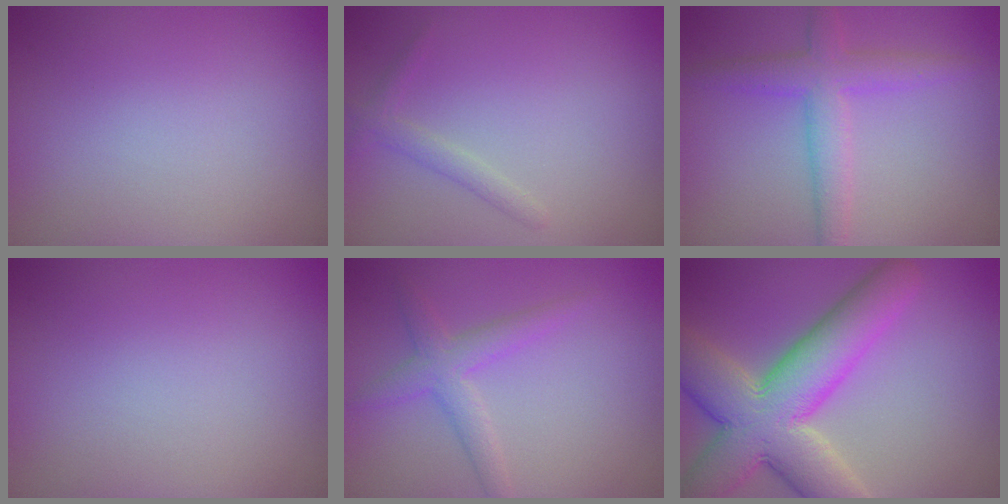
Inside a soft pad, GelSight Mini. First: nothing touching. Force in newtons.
{"total": 1.3, "press": 1.3, "slide": 0.1}
{"total": 4.0, "press": 4.0, "slide": 0.1}
{"total": 0.0}
{"total": 2.6, "press": 2.6, "slide": 0.0}
{"total": 10.5, "press": 10.5, "slide": 0.6}